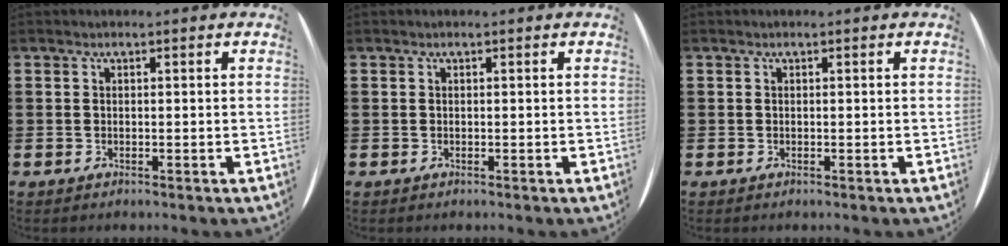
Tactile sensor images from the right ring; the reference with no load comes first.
{"total": 0.0}
{"total": 0.0}